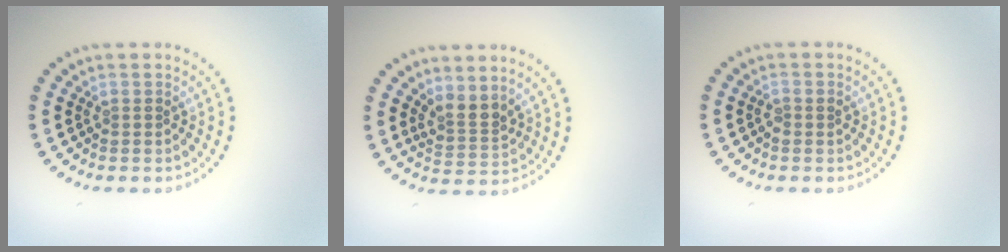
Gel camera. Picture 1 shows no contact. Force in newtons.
{"total": 2.6, "press": 1.9, "slide": 1.7}
{"total": 0.8, "press": 0.8, "slide": 0.1}